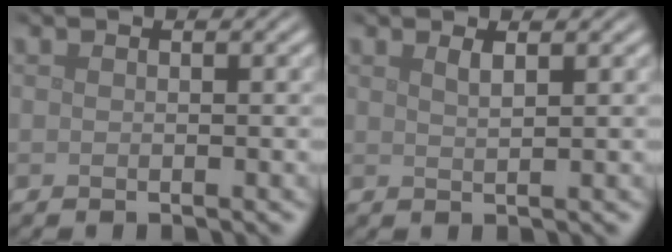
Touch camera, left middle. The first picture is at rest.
{"total": 1.3, "force": [0.8, 0.4, 1.0], "torque": [-0.010, 0.002, 0.011]}